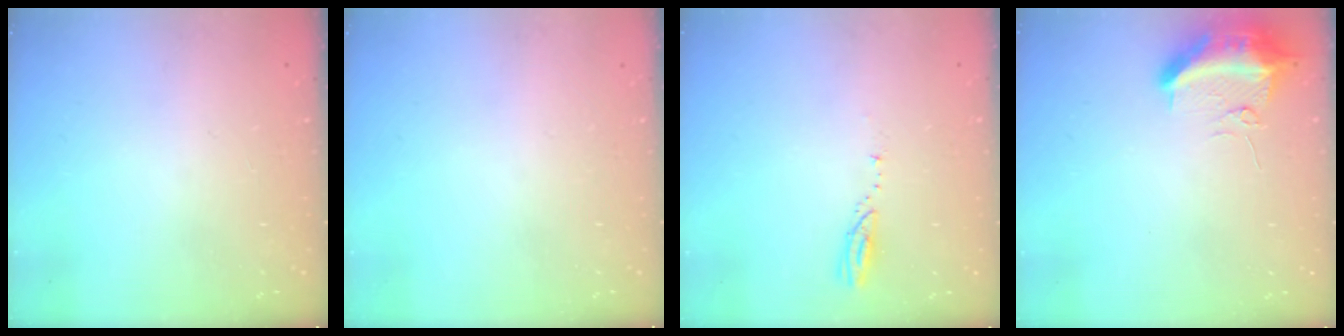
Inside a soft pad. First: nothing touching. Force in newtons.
{"total": 0.0}
{"total": 3.1, "press": 3.1, "slide": 0.2}
{"total": 10.4, "press": 10.3, "slide": 1.3}